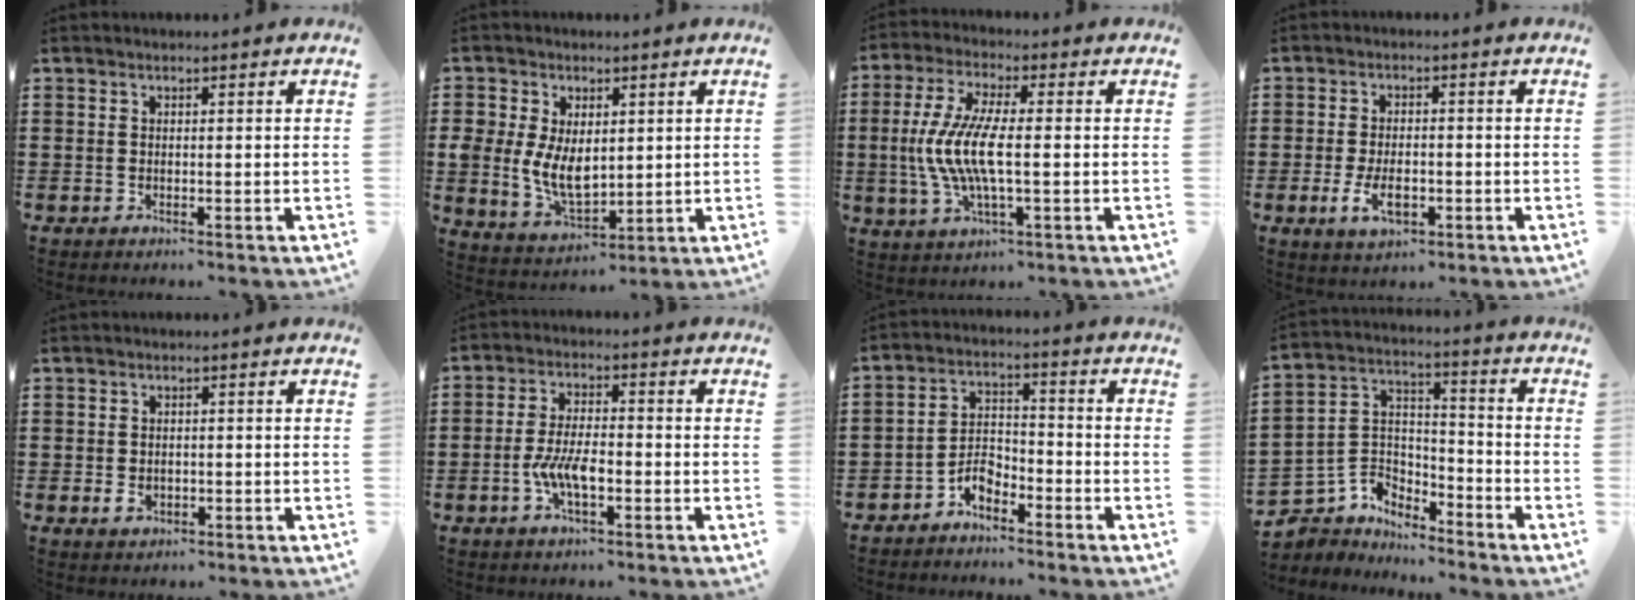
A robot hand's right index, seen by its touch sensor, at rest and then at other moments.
{"total": 7.0, "force": [0.7, 4.9, 5.1], "torque": [-0.114, 0.009, 0.015]}
{"total": 8.9, "force": [-1.1, 2.4, 8.5], "torque": [-0.197, -0.017, -0.030]}
{"total": 4.8, "force": [-1.4, 2.5, 3.8], "torque": [-0.070, -0.003, -0.028]}
{"total": 1.6, "force": [-0.3, 1.2, 1.0], "torque": [-0.021, 0.003, -0.008]}
{"total": 6.1, "force": [-2.1, 2.4, 5.3], "torque": [-0.123, -0.003, -0.046]}
{"total": 4.3, "force": [-3.3, 2.0, 1.9], "torque": [-0.044, 0.008, -0.066]}
{"total": 4.5, "force": [-3.4, 3.0, -0.2], "torque": [-0.036, -0.008, -0.077]}